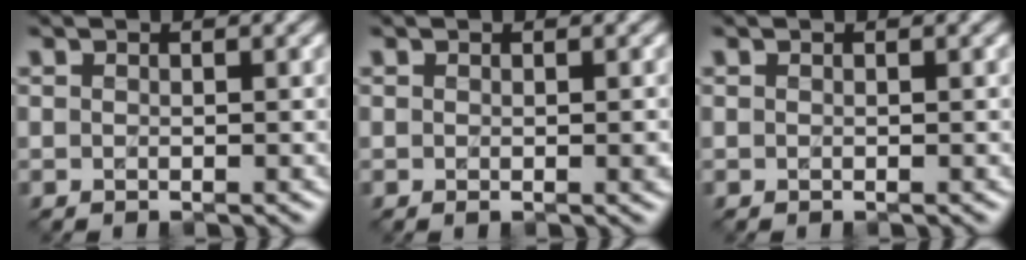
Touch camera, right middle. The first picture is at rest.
{"total": 0.9, "force": [-0.1, 0.1, 0.9], "torque": [-0.010, -0.003, 0.000]}
{"total": 0.0}